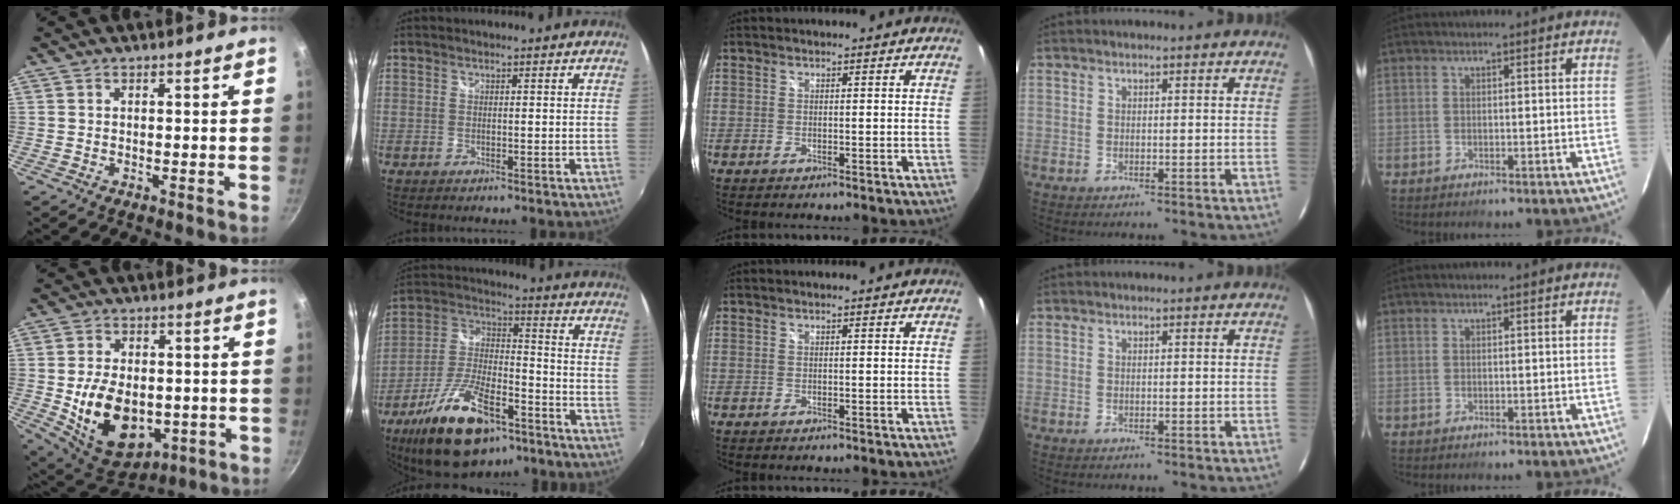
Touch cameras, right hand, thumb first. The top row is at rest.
{"thumb": {"total": 16.1, "force": [-2.1, 10.9, 11.7], "torque": [-0.168, -0.007, -0.011]}, "index": {"total": 20.4, "force": [-12.2, 8.9, 13.6], "torque": [-0.268, -0.009, -0.205]}}